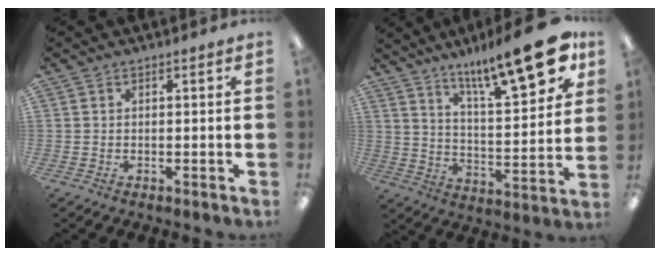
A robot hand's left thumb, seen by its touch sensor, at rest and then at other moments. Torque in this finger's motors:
{"motor_torque": [0.39, 0.45, 1.33, -1.44, 0.29]}